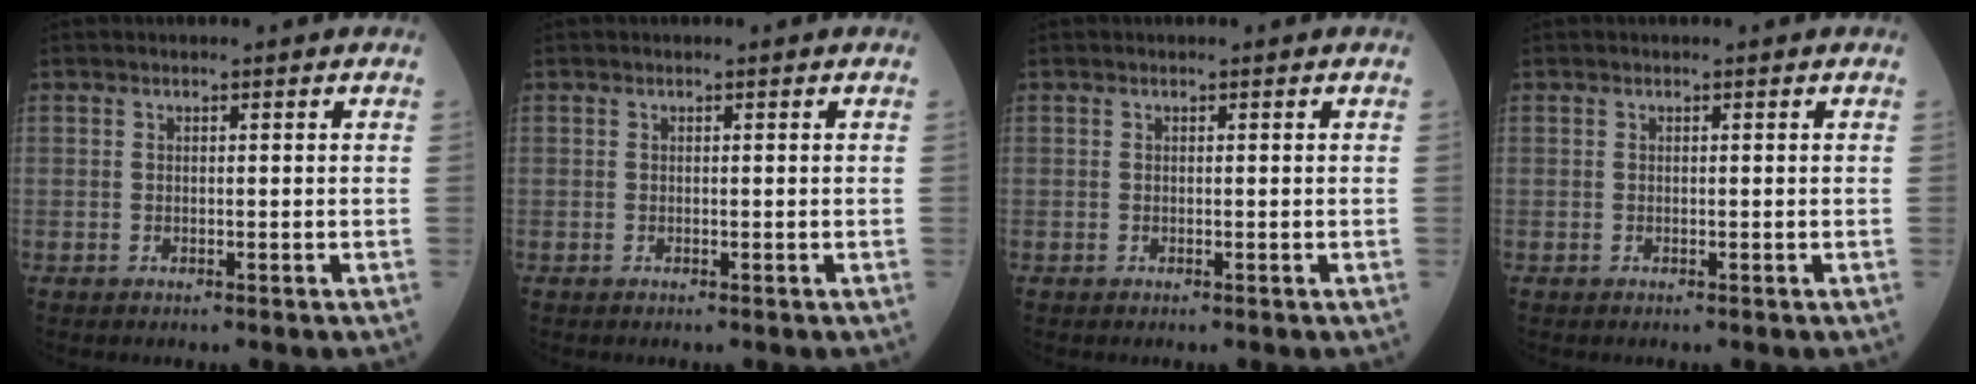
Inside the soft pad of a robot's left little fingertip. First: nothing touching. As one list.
[{"total": 0.0}, {"total": 0.0}, {"total": 0.0}]